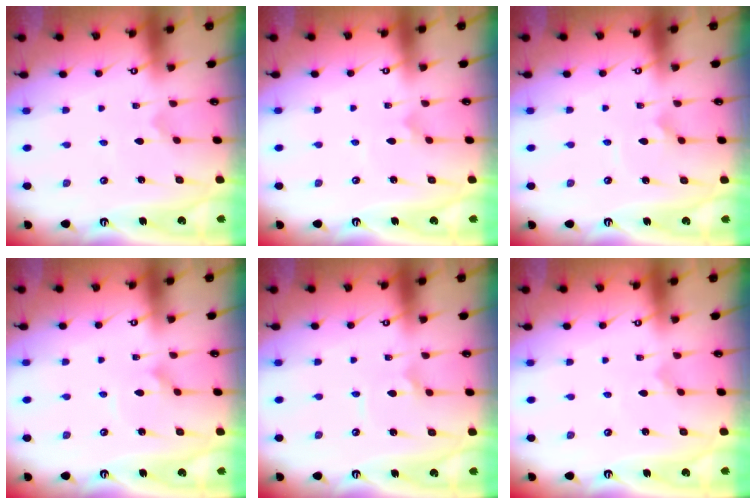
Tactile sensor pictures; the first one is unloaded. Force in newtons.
{"total": 1.8, "press": 1.8, "slide": 0.1}
{"total": 3.6, "press": 3.6, "slide": 0.4}
{"total": 2.4, "press": 2.4, "slide": 0.1}
{"total": 2.3, "press": 2.3, "slide": 0.1}
{"total": 0.0}